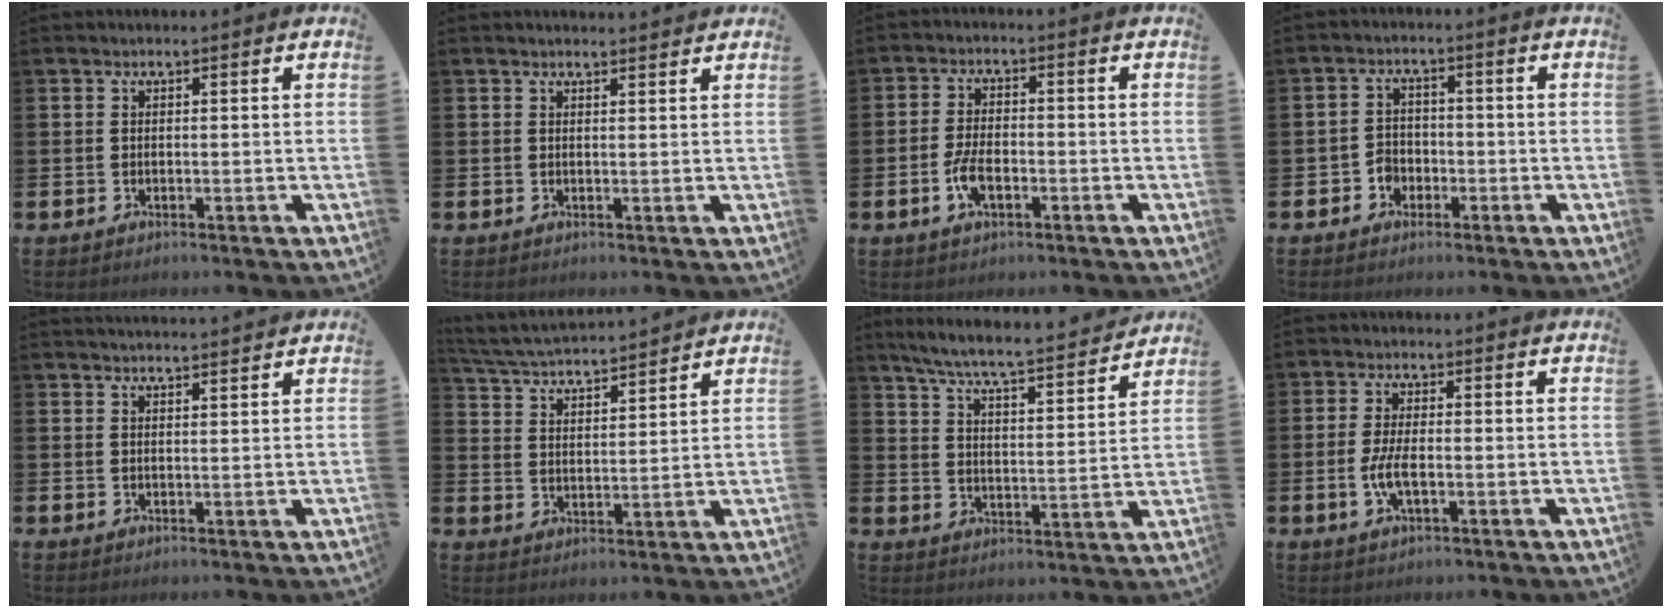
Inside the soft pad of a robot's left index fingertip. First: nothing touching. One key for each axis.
{"total": 1.4, "fx": 1.4, "fy": 0.1, "fz": 0.0, "tx": 0.007, "ty": -0.007, "tz": 0.024}
{"total": 4.3, "fx": -1.5, "fy": 2.0, "fz": 3.5, "tx": -0.070, "ty": -0.001, "tz": -0.031}
{"total": 2.8, "fx": -1.6, "fy": 2.2, "fz": 0.6, "tx": -0.016, "ty": 0.004, "tz": -0.038}
{"total": 2.2, "fx": 2.2, "fy": -0.1, "fz": 0.0, "tx": 0.005, "ty": -0.014, "tz": 0.038}
{"total": 4.7, "fx": 4.7, "fy": 0.2, "fz": 0.4, "tx": -0.033, "ty": -0.036, "tz": 0.080}
{"total": 6.9, "fx": 6.4, "fy": 0.2, "fz": 2.5, "tx": -0.078, "ty": -0.049, "tz": 0.108}
{"total": 4.0, "fx": -0.9, "fy": 1.4, "fz": 3.6, "tx": -0.064, "ty": -0.001, "tz": -0.018}